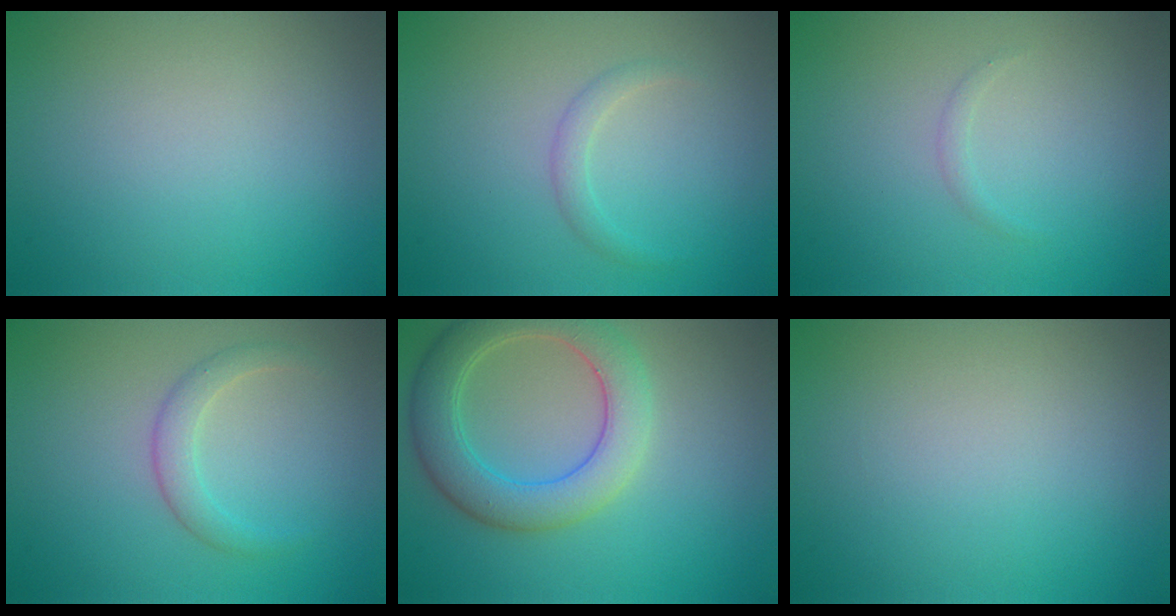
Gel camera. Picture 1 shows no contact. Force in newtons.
{"total": 1.2, "press": 1.2, "slide": 0.1}
{"total": 0.5, "press": 0.5, "slide": 0.0}
{"total": 1.9, "press": 1.9, "slide": 0.1}
{"total": 5.7, "press": 5.7, "slide": 0.4}
{"total": 0.0}